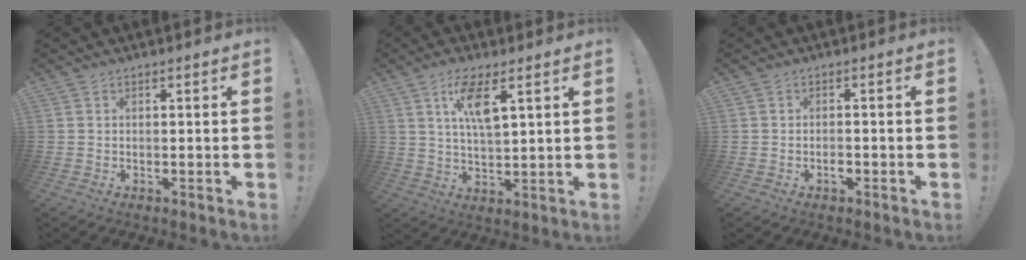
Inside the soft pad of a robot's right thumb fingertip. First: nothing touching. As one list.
[{"total": 9.5, "force": [4.4, 3.2, 7.9], "torque": [-0.142, -0.009, 0.074]}, {"total": 1.5, "force": [-0.8, 0.7, 1.1], "torque": [-0.016, 0.003, -0.015]}]